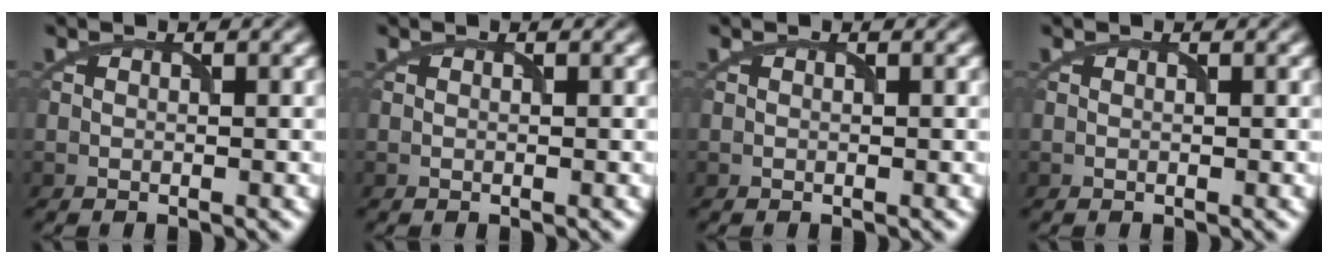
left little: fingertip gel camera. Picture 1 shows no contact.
{"total": 0.0}
{"total": 0.0}
{"total": 0.0}